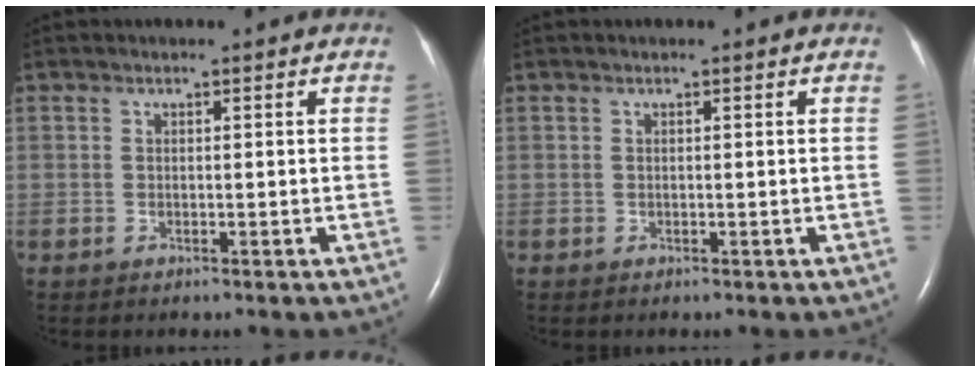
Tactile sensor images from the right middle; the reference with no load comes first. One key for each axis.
{"total": 0.0}